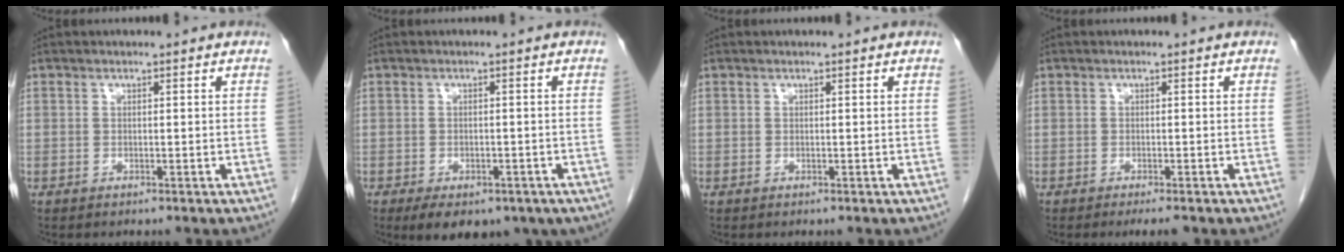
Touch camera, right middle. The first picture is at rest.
{"total": 10.4, "force": [-6.7, 5.4, 5.8], "torque": [-0.079, 0.000, -0.085]}
{"total": 0.0}
{"total": 2.4, "force": [-1.9, 0.3, 1.5], "torque": [-0.020, -0.007, -0.024]}